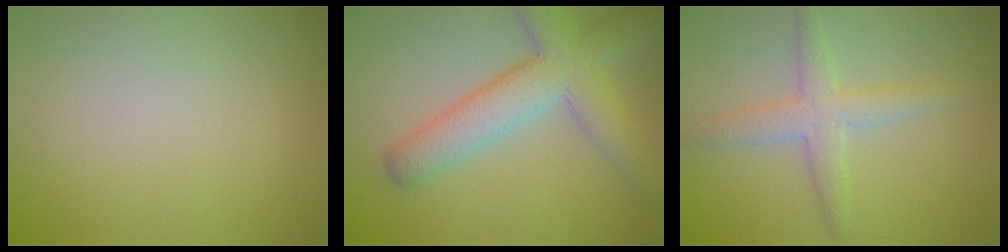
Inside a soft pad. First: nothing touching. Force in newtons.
{"total": 7.3, "press": 7.3, "slide": 0.5}
{"total": 3.2, "press": 3.2, "slide": 0.2}